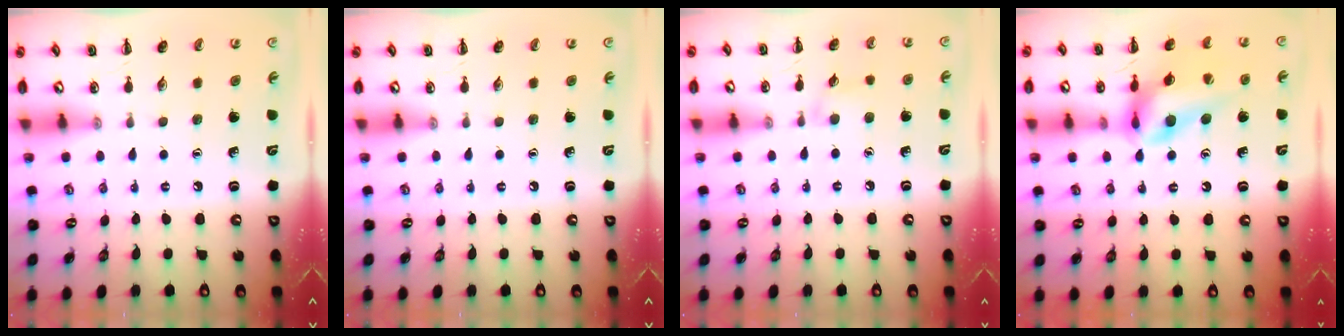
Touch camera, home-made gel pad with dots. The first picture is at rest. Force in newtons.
{"total": 0.0}
{"total": 5.8, "press": 5.4, "slide": 2.1}
{"total": 13.1, "press": 12.5, "slide": 4.0}